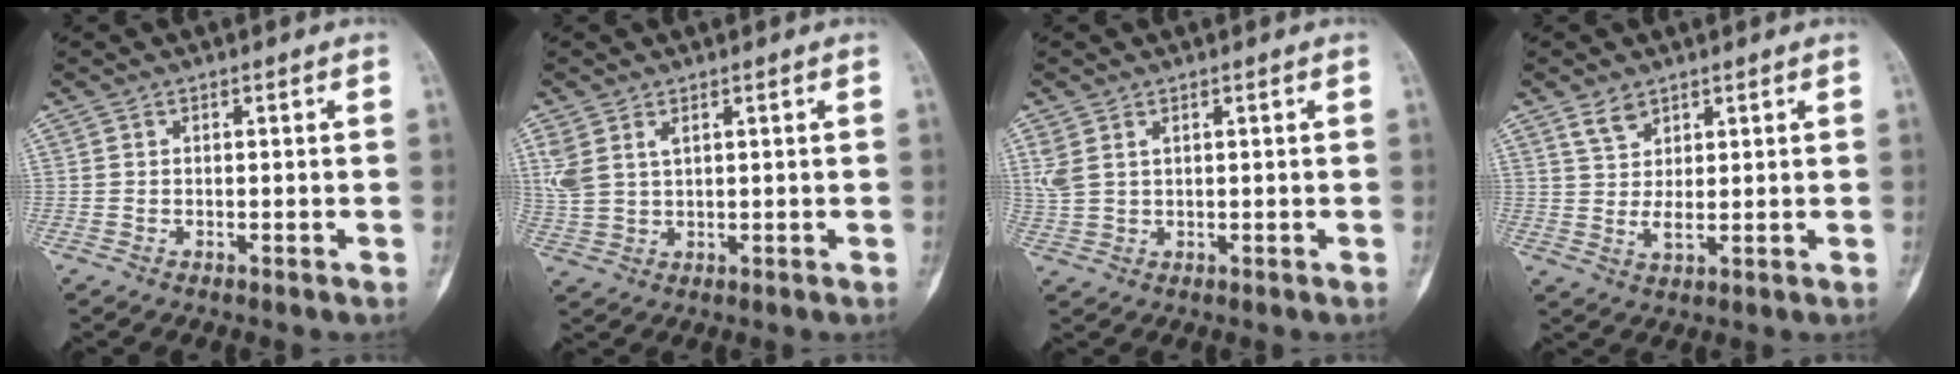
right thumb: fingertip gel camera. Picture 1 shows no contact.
{"total": 5.4, "force": [2.4, 3.0, 3.8], "torque": [-0.096, 0.000, 0.061]}
{"total": 3.8, "force": [1.6, 2.2, 2.6], "torque": [-0.072, 0.004, 0.044]}
{"total": 4.4, "force": [2.8, 2.4, 2.5], "torque": [-0.039, -0.021, 0.058]}